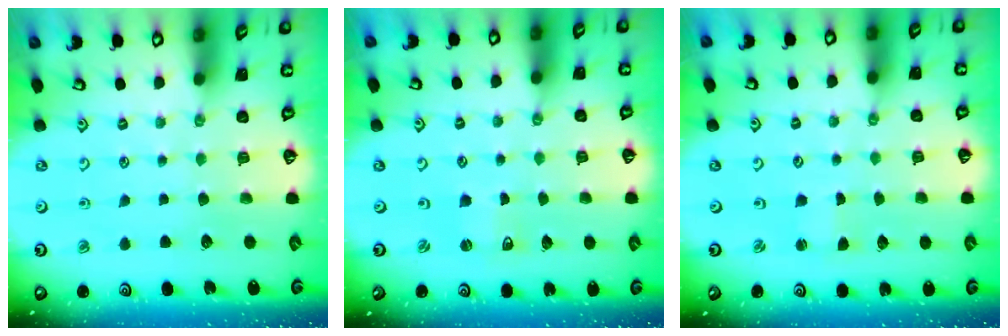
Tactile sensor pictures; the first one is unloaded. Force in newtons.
{"total": 2.3, "press": 2.2, "slide": 0.4}
{"total": 1.1, "press": 1.1, "slide": 0.1}